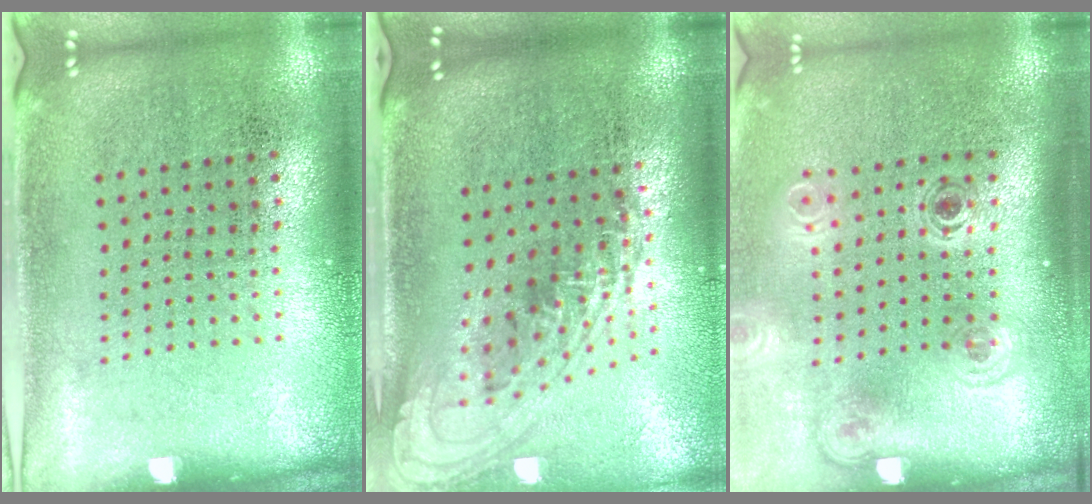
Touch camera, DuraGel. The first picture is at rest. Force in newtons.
{"total": 2.3, "press": 1.7, "slide": 1.5}
{"total": 1.8, "press": 1.2, "slide": 1.3}